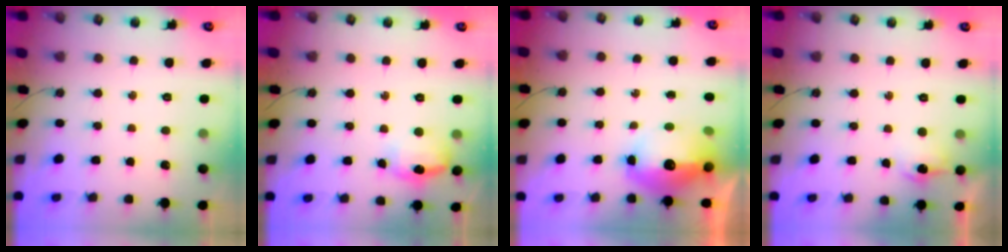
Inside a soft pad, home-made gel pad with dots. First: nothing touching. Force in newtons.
{"total": 12.8, "press": 12.8, "slide": 1.0}
{"total": 15.3, "press": 15.2, "slide": 1.3}
{"total": 8.0, "press": 8.0, "slide": 0.8}